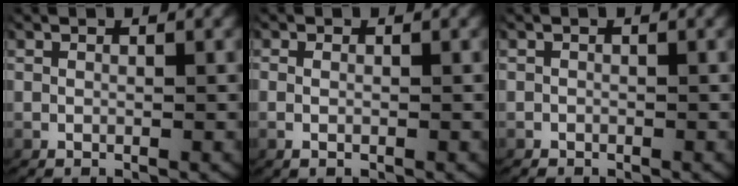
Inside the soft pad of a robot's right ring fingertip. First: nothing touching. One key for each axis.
{"total": 1.1, "fx": -0.3, "fy": 0.6, "fz": 0.9, "tx": -0.026, "ty": -0.001, "tz": -0.004}
{"total": 0.6, "fx": -0.5, "fy": 0.3, "fz": -0.2, "tx": -0.003, "ty": -0.007, "tz": -0.005}